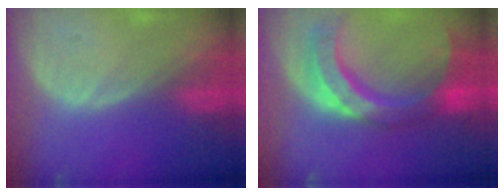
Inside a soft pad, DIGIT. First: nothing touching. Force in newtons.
{"total": 11.4, "press": 9.6, "slide": 6.0}